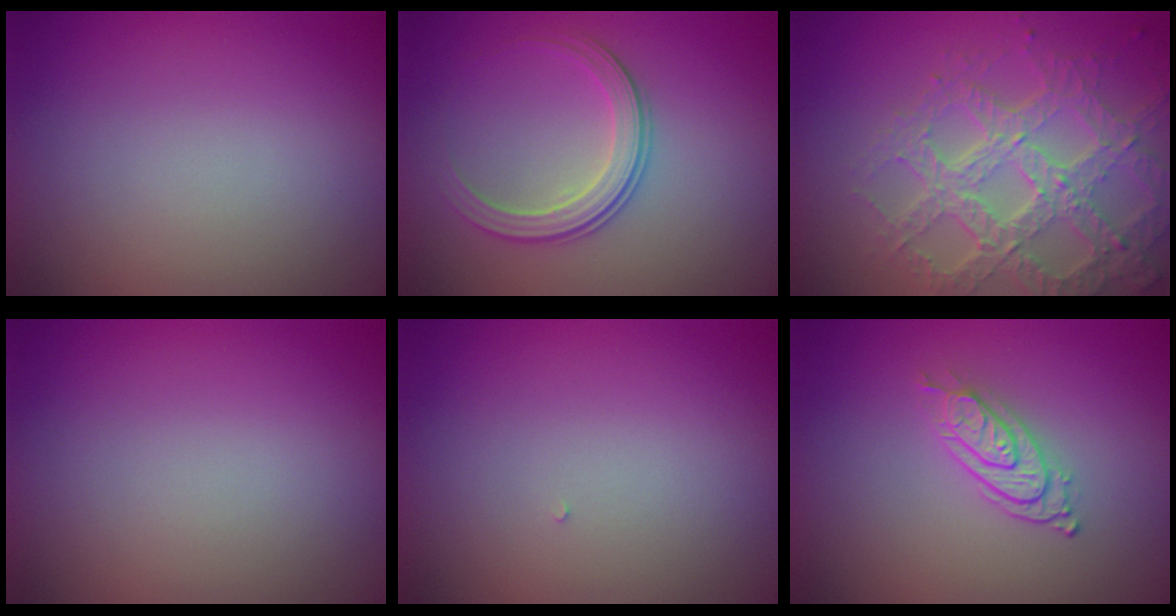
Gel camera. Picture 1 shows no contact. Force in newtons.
{"total": 2.9, "press": 2.7, "slide": 1.0}
{"total": 7.2, "press": 5.2, "slide": 5.0}
{"total": 0.0}
{"total": 0.0}
{"total": 2.7, "press": 2.1, "slide": 1.7}